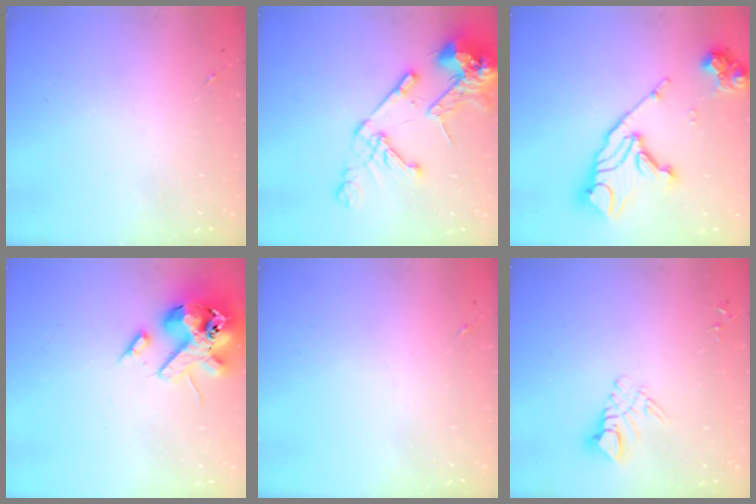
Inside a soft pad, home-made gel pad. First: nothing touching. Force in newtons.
{"total": 19.4, "press": 19.2, "slide": 2.7}
{"total": 19.5, "press": 19.4, "slide": 2.1}
{"total": 16.9, "press": 16.7, "slide": 2.8}
{"total": 0.0}
{"total": 7.5, "press": 7.5, "slide": 0.7}